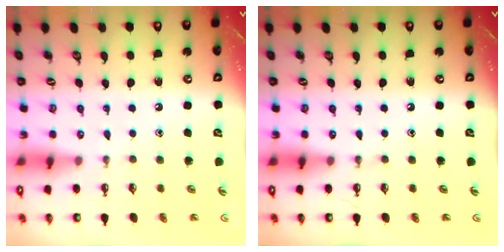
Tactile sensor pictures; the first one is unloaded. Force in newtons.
{"total": 0.0}